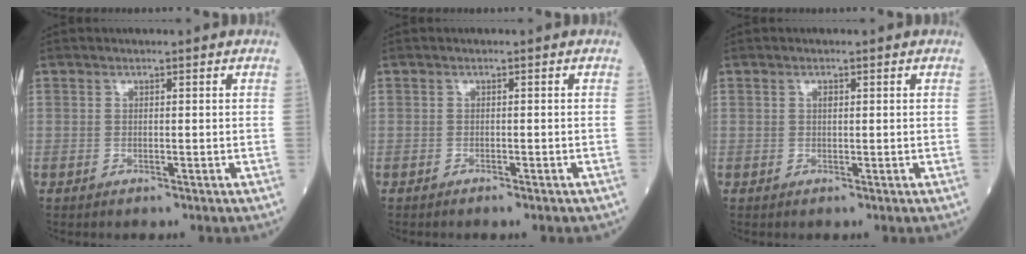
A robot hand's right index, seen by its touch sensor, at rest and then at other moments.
{"total": 1.7, "force": [-1.4, 0.4, 0.9], "torque": [-0.015, -0.003, -0.012]}
{"total": 0.6, "force": [0.2, 0.3, 0.5], "torque": [-0.012, 0.001, 0.003]}